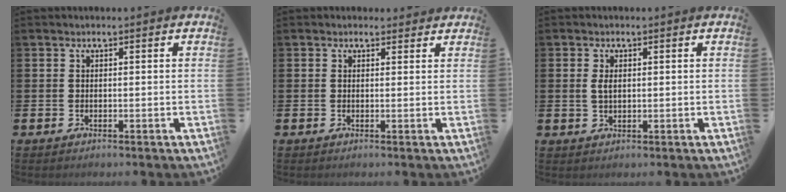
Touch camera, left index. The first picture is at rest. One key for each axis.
{"total": 1.0, "fx": 0.8, "fy": 0.6, "fz": 0.1, "tx": 0.009, "ty": 0.004, "tz": 0.011}
{"total": 1.7, "fx": 0.5, "fy": 1.0, "fz": 1.3, "tx": -0.013, "ty": 0.000, "tz": 0.003}